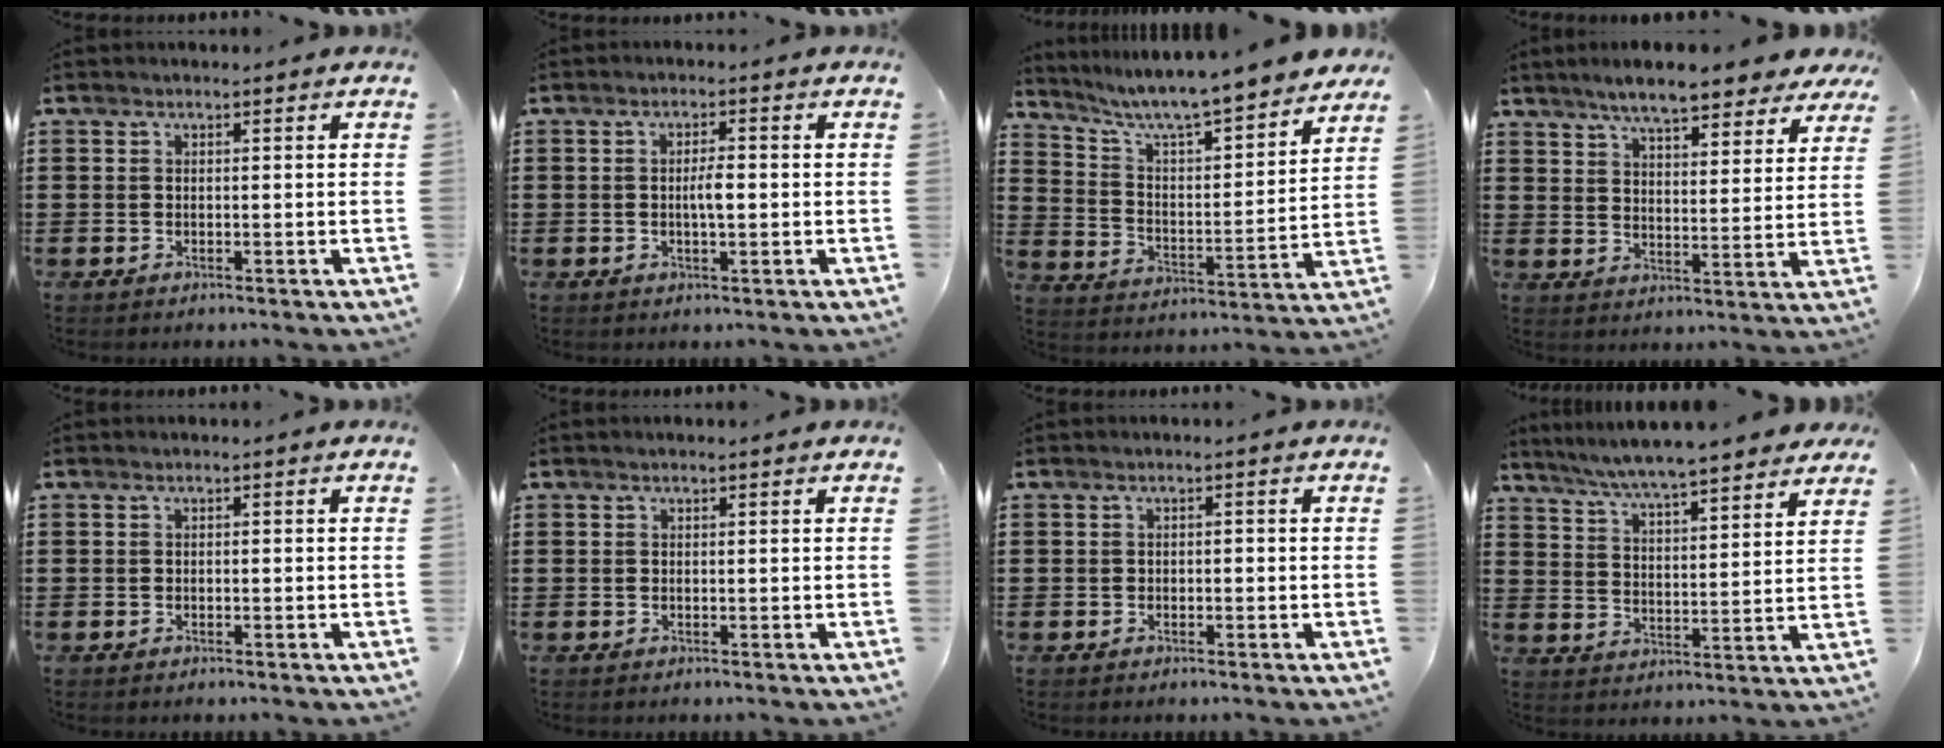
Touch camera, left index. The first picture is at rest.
{"total": 3.1, "force": [-0.2, 0.9, 3.0], "torque": [-0.055, 0.002, -0.005]}
{"total": 7.1, "force": [6.5, -0.3, 2.9], "torque": [-0.084, -0.053, 0.105]}
{"total": 7.4, "force": [6.5, 1.0, 3.4], "torque": [-0.082, -0.022, 0.114]}
{"total": 0.0}
{"total": 0.5, "force": [0.3, 0.1, 0.4], "torque": [-0.009, 0.000, 0.007]}
{"total": 0.6, "force": [-0.3, 0.3, 0.4], "torque": [-0.009, -0.001, -0.006]}
{"total": 5.8, "force": [5.6, -0.1, 1.7], "torque": [-0.059, -0.033, 0.096]}